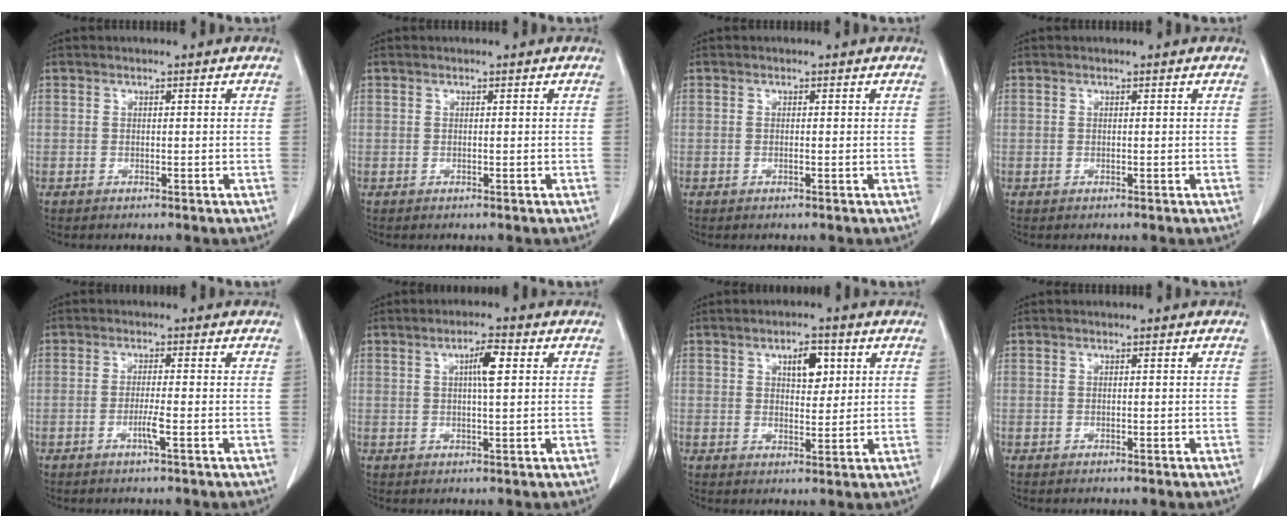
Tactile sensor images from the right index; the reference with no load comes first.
{"total": 0.0}
{"total": 0.0}
{"total": 0.0}
{"total": 2.3, "force": [-1.0, -0.3, 2.0], "torque": [-0.041, -0.003, -0.023]}
{"total": 4.0, "force": [1.2, 0.4, 3.8], "torque": [-0.065, 0.004, 0.018]}
{"total": 4.7, "force": [2.0, 2.2, 3.7], "torque": [-0.057, 0.003, 0.031]}
{"total": 0.0}